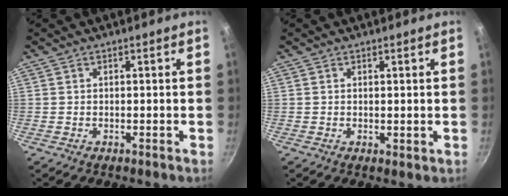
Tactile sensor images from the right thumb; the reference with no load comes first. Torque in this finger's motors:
{"motor_torque": [-0.26, 0.09, -0.37, -0.06, -0.03]}